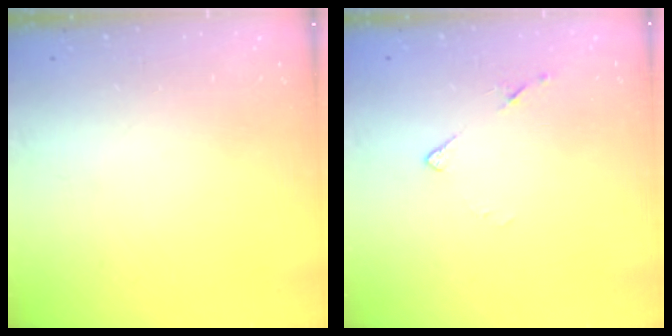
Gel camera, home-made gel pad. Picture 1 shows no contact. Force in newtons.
{"total": 7.1, "press": 7.0, "slide": 1.0}